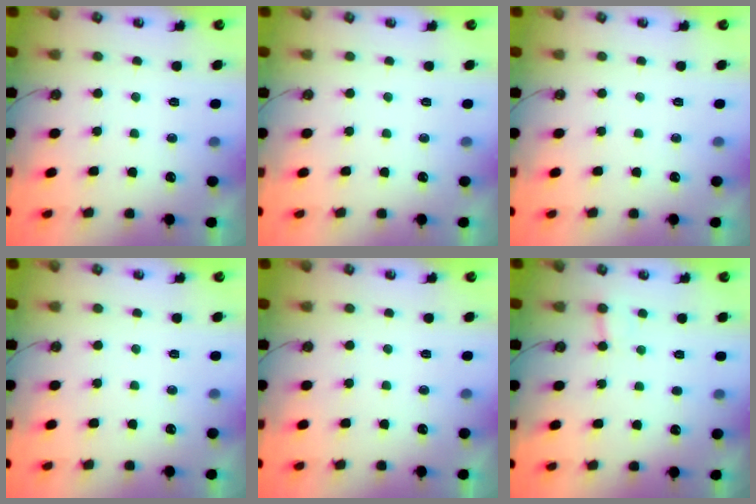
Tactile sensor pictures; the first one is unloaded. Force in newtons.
{"total": 0.0}
{"total": 0.0}
{"total": 0.0}
{"total": 0.0}
{"total": 4.5, "press": 4.4, "slide": 0.6}